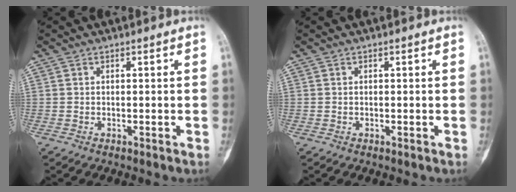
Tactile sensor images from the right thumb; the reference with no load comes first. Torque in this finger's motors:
{"motor_torque": [-0.19, 0.27, -0.04, 0.02, 0.04]}